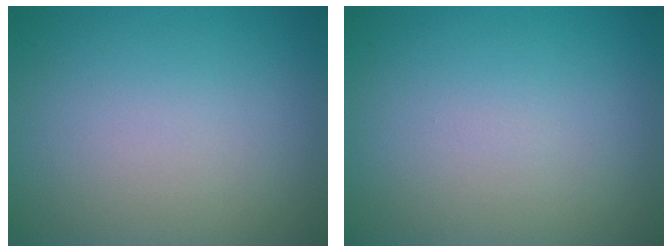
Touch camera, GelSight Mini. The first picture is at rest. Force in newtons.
{"total": 0.0}